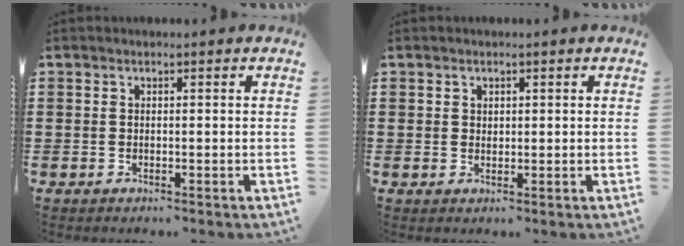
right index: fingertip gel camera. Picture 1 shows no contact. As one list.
[{"total": 1.1, "force": [0.8, 0.8, 0.1], "torque": [-0.003, 0.005, 0.014]}]